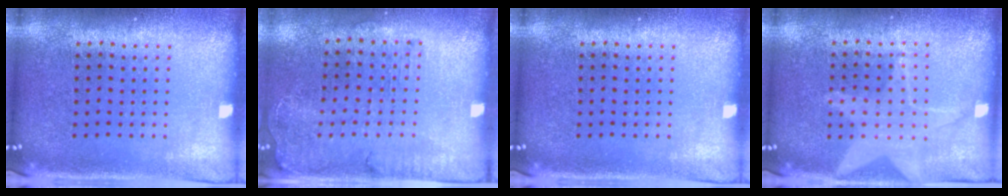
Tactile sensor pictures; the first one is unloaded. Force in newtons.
{"total": 1.3, "press": 1.2, "slide": 0.6}
{"total": 0.0}
{"total": 1.4, "press": 1.4, "slide": 0.4}